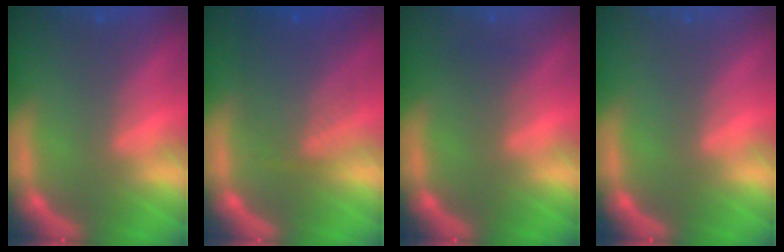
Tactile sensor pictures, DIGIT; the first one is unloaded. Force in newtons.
{"total": 6.6}
{"total": 1.5}
{"total": 0.0}